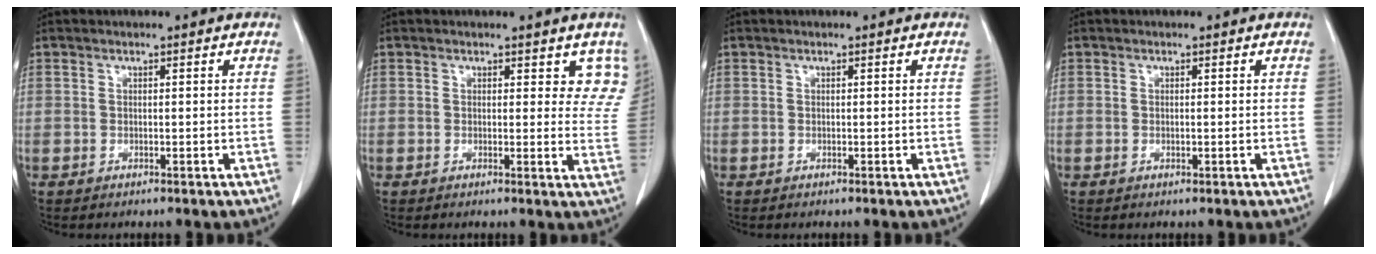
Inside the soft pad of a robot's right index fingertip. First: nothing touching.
{"total": 5.3, "force": [4.0, 2.8, 2.0], "torque": [0.002, -0.013, 0.027]}
{"total": 0.0}
{"total": 0.0}